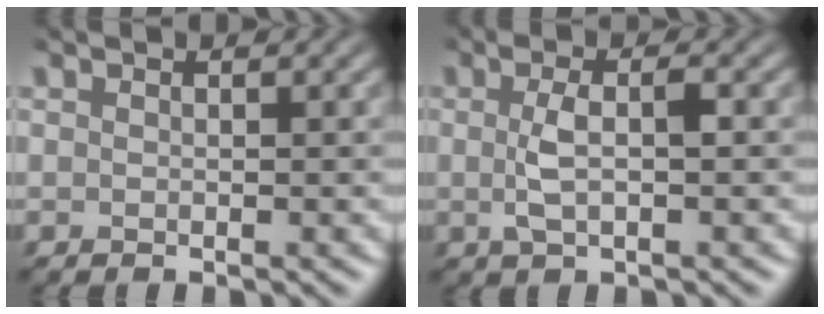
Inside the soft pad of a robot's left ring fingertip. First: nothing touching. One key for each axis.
{"total": 2.8, "fx": 0.1, "fy": 0.9, "fz": 2.7, "tx": -0.059, "ty": 0.000, "tz": 0.000}